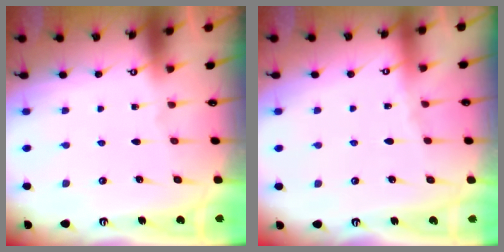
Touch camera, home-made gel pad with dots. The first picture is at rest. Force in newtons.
{"total": 2.2, "press": 2.1, "slide": 0.5}